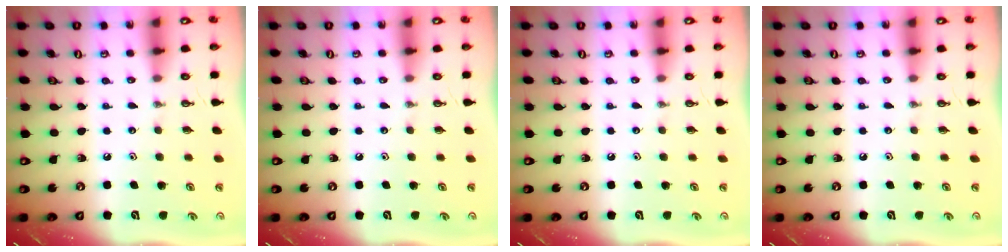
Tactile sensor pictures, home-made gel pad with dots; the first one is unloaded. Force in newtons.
{"total": 0.0}
{"total": 0.0}
{"total": 0.0}